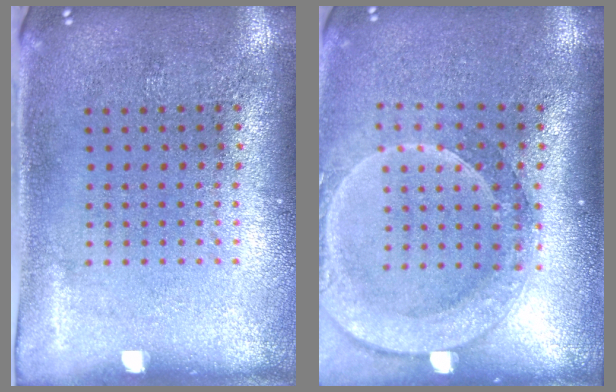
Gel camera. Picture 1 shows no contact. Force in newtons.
{"total": 2.3, "press": 1.8, "slide": 1.4}